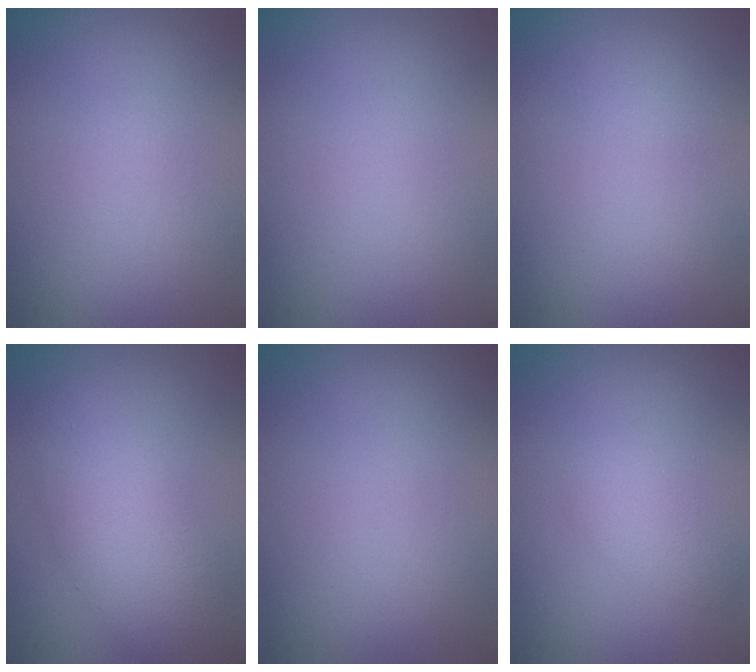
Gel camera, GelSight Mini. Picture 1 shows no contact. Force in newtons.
{"total": 0.0}
{"total": 0.8, "press": 0.8, "slide": 0.0}
{"total": 6.0, "press": 6.0, "slide": 0.3}
{"total": 0.0}
{"total": 1.8, "press": 1.8, "slide": 0.1}